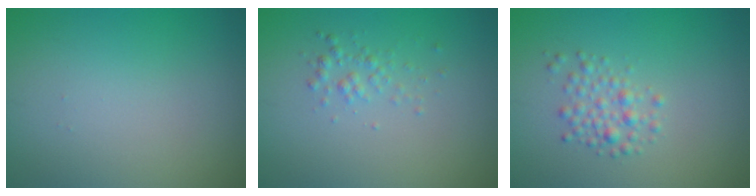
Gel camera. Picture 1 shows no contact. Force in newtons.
{"total": 1.2, "press": 1.2, "slide": 0.1}
{"total": 2.1, "press": 2.1, "slide": 0.1}